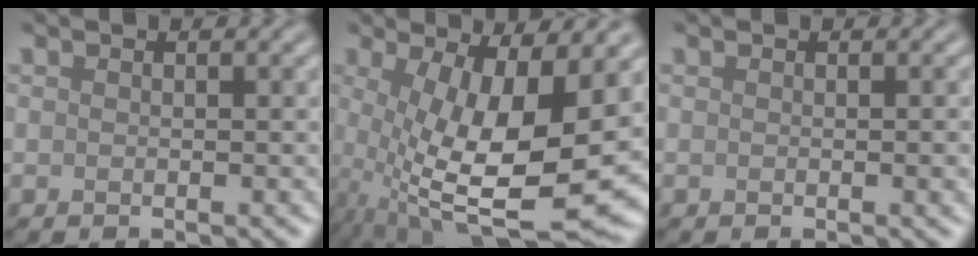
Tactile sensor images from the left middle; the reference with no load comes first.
{"total": 12.5, "force": [-0.6, 4.0, 11.8], "torque": [-0.204, -0.023, 0.001]}
{"total": 1.0, "force": [-0.1, 0.2, 0.9], "torque": [-0.010, 0.000, -0.001]}